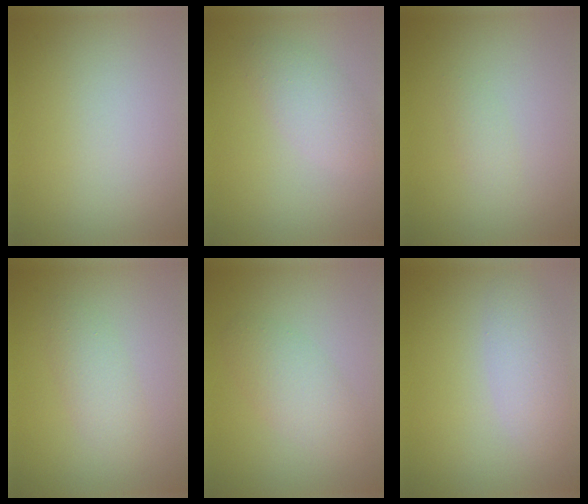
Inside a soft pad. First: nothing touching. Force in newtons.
{"total": 2.4, "press": 2.4, "slide": 0.1}
{"total": 0.9, "press": 0.9, "slide": 0.1}
{"total": 2.0, "press": 2.0, "slide": 0.2}
{"total": 2.8, "press": 2.8, "slide": 0.2}
{"total": 3.0, "press": 3.0, "slide": 0.1}